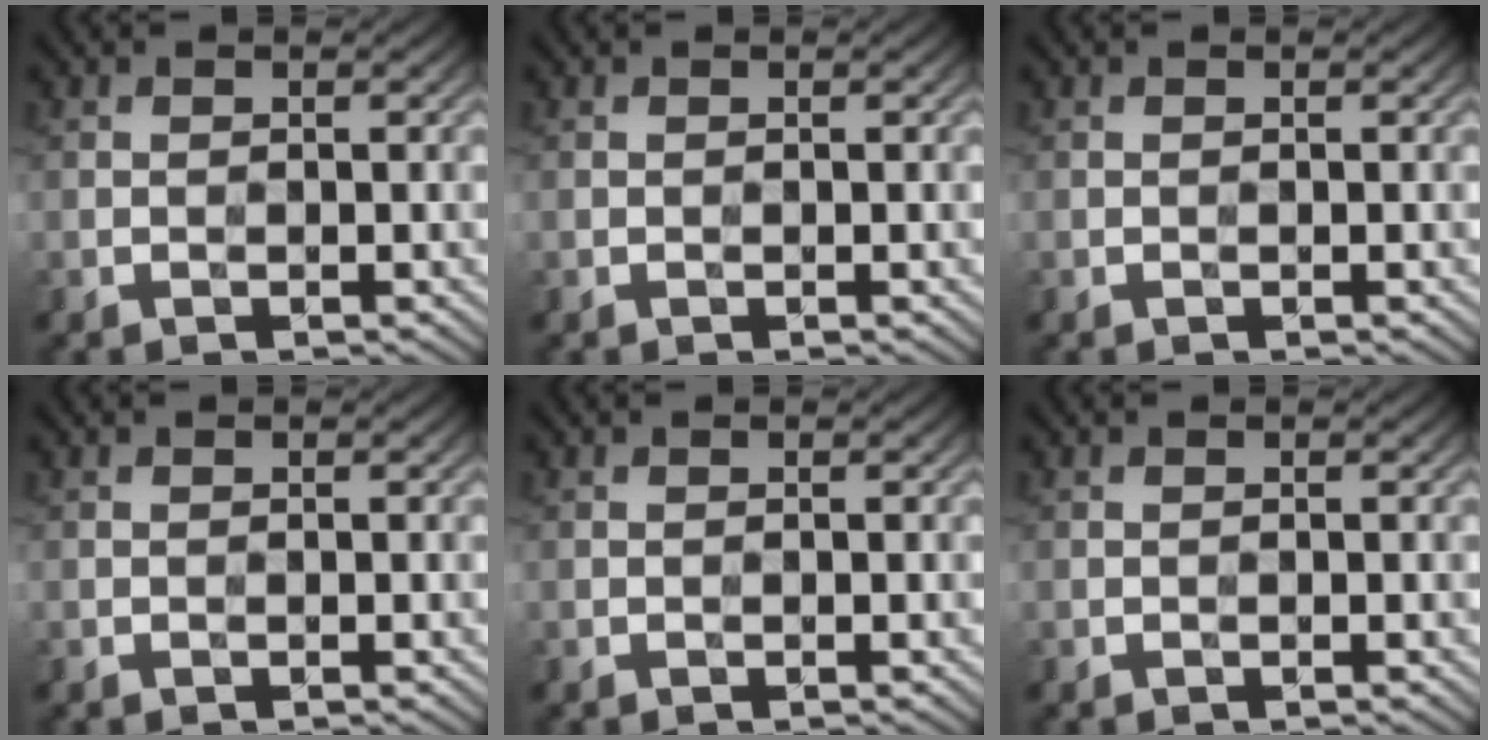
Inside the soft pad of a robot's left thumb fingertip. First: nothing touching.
{"total": 0.0}
{"total": 0.0}
{"total": 0.0}
{"total": 0.0}
{"total": 0.0}